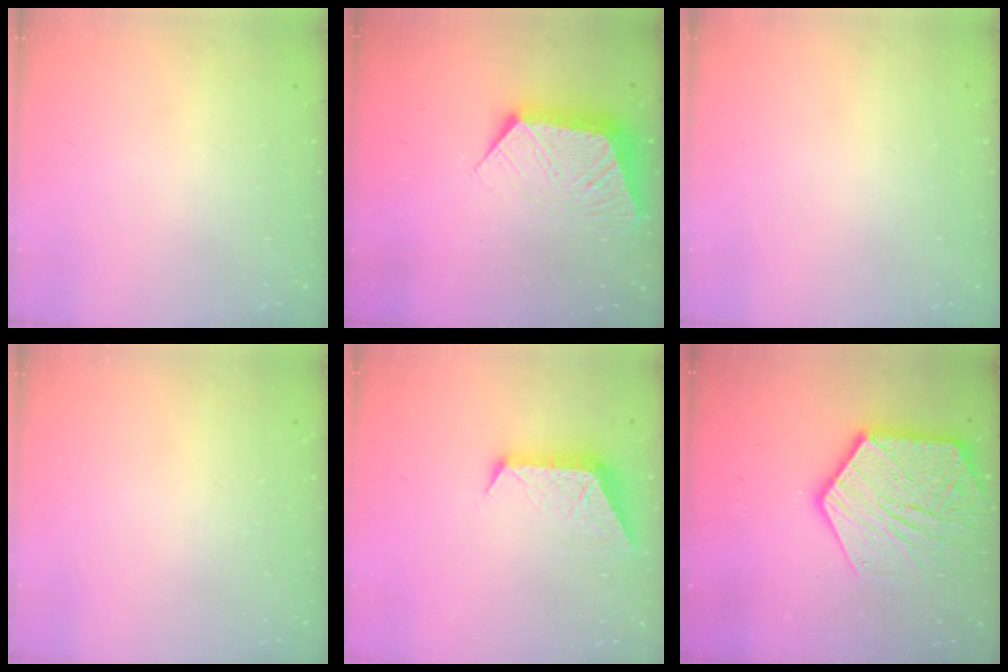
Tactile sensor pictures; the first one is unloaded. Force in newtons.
{"total": 11.2, "press": 11.1, "slide": 0.8}
{"total": 0.0}
{"total": 0.0}
{"total": 8.9, "press": 8.9, "slide": 0.4}
{"total": 20.8, "press": 20.8, "slide": 1.2}